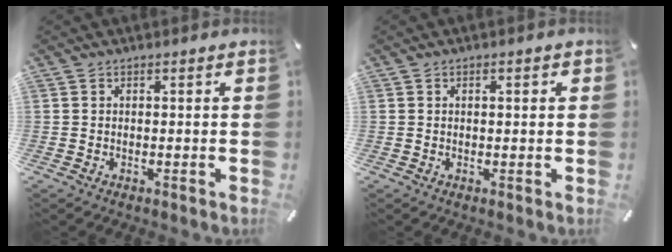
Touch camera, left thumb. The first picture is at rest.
{"total": 1.3, "force": [0.3, 0.6, 1.1], "torque": [-0.014, 0.001, 0.001]}